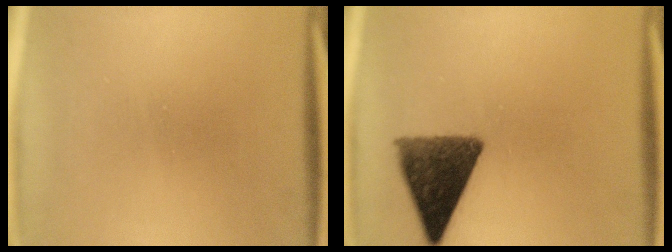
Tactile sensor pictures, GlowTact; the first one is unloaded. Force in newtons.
{"total": 11.0}